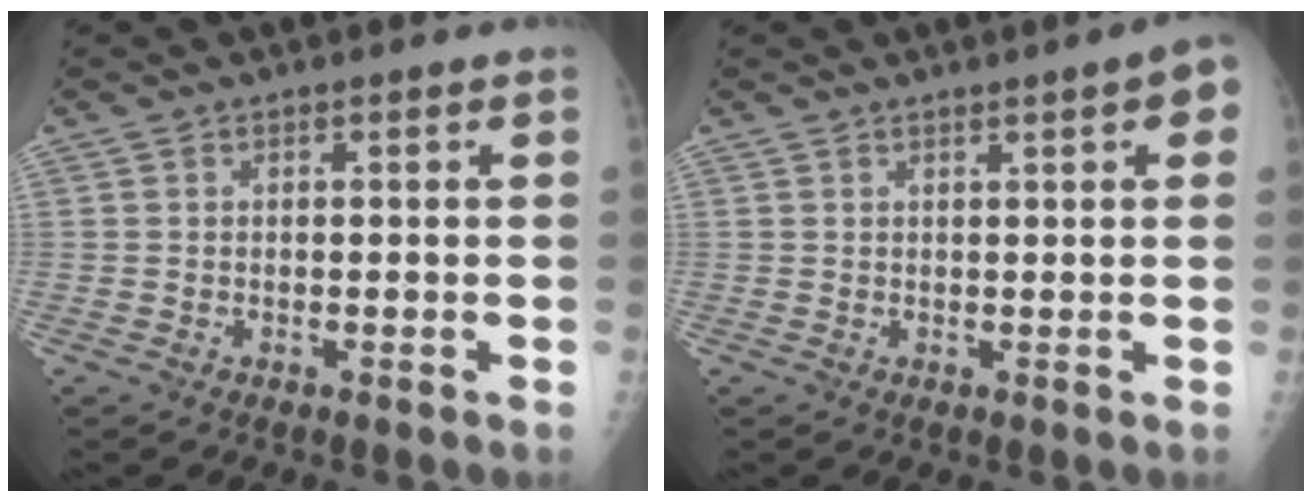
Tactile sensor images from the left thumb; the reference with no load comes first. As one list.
[{"total": 4.0, "force": [1.9, 0.7, 3.5], "torque": [-0.035, 0.001, 0.020]}]